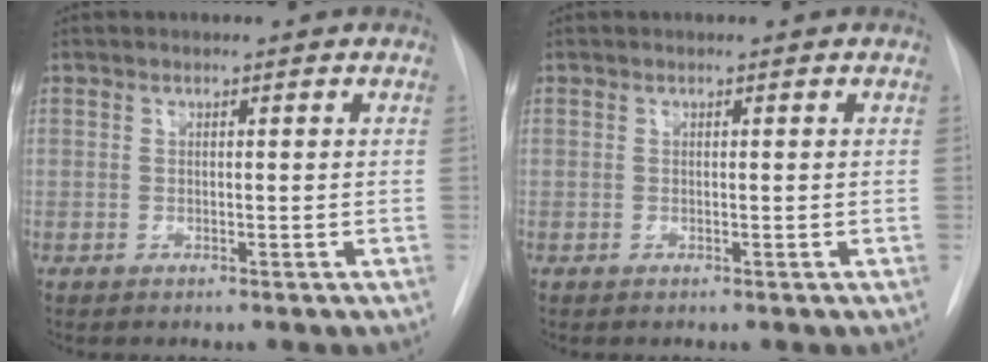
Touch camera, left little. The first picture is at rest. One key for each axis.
{"total": 0.0}